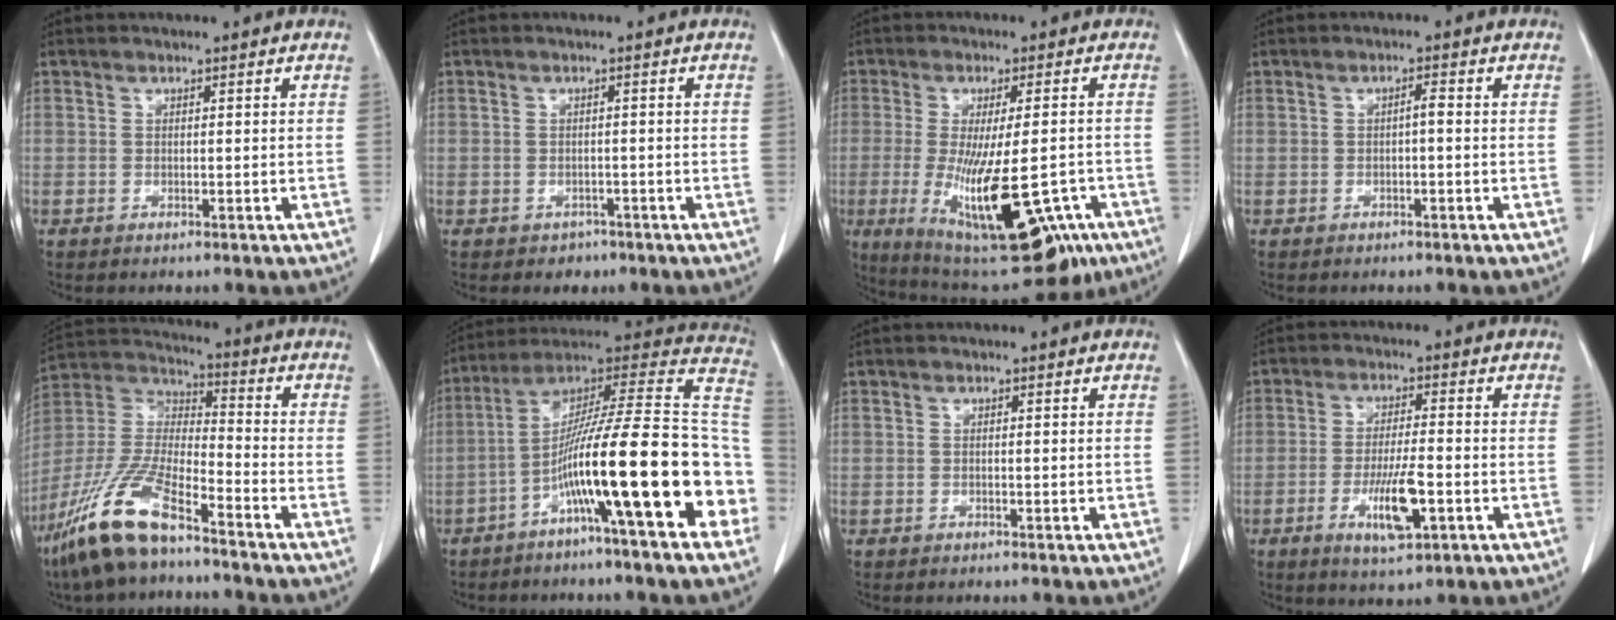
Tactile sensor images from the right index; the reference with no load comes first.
{"total": 1.7, "force": [-1.4, 1.1, 0.2], "torque": [-0.009, 0.002, -0.019]}
{"total": 21.3, "force": [-8.8, 6.4, 18.3], "torque": [-0.302, -0.038, -0.118]}
{"total": 1.2, "force": [-0.2, 0.1, 1.2], "torque": [-0.019, 0.003, -0.003]}
{"total": 15.1, "force": [-10.5, 3.1, 10.4], "torque": [-0.228, -0.015, -0.202]}
{"total": 24.5, "force": [-7.5, 1.2, 23.3], "torque": [-0.294, 0.025, -0.123]}
{"total": 0.0}
{"total": 7.7, "force": [-2.8, 1.3, 7.1], "torque": [-0.127, -0.009, -0.041]}